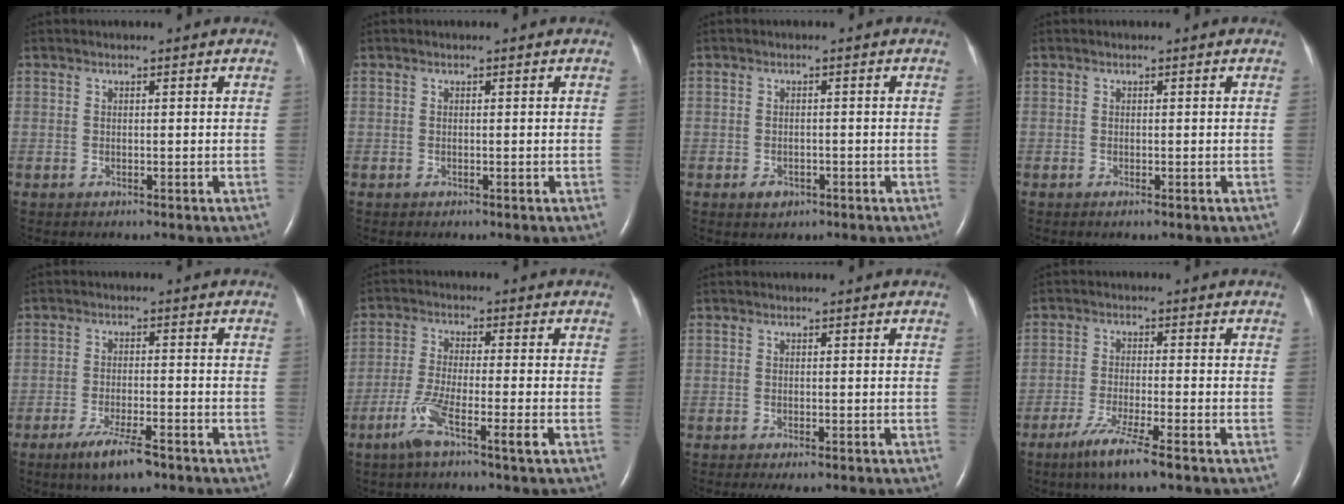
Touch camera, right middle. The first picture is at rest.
{"total": 0.0}
{"total": 2.0, "force": [-1.1, 1.3, 1.0], "torque": [-0.018, 0.002, -0.008]}
{"total": 0.6, "force": [-0.3, 0.1, 0.5], "torque": [-0.011, -0.003, -0.003]}
{"total": 6.4, "force": [-4.3, 0.9, 4.6], "torque": [-0.096, -0.013, -0.073]}
{"total": 6.4, "force": [-3.6, -0.2, 5.3], "torque": [-0.110, -0.011, -0.072]}
{"total": 2.5, "force": [-1.9, 0.6, 1.6], "torque": [-0.023, -0.008, -0.024]}
{"total": 6.7, "force": [-4.4, -0.1, 5.1], "torque": [-0.104, -0.019, -0.081]}